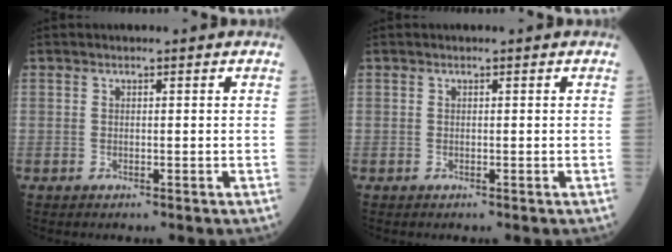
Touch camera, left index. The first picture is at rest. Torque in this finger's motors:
{"motor_torque": [0.00, 0.00, 0.00, 0.00]}